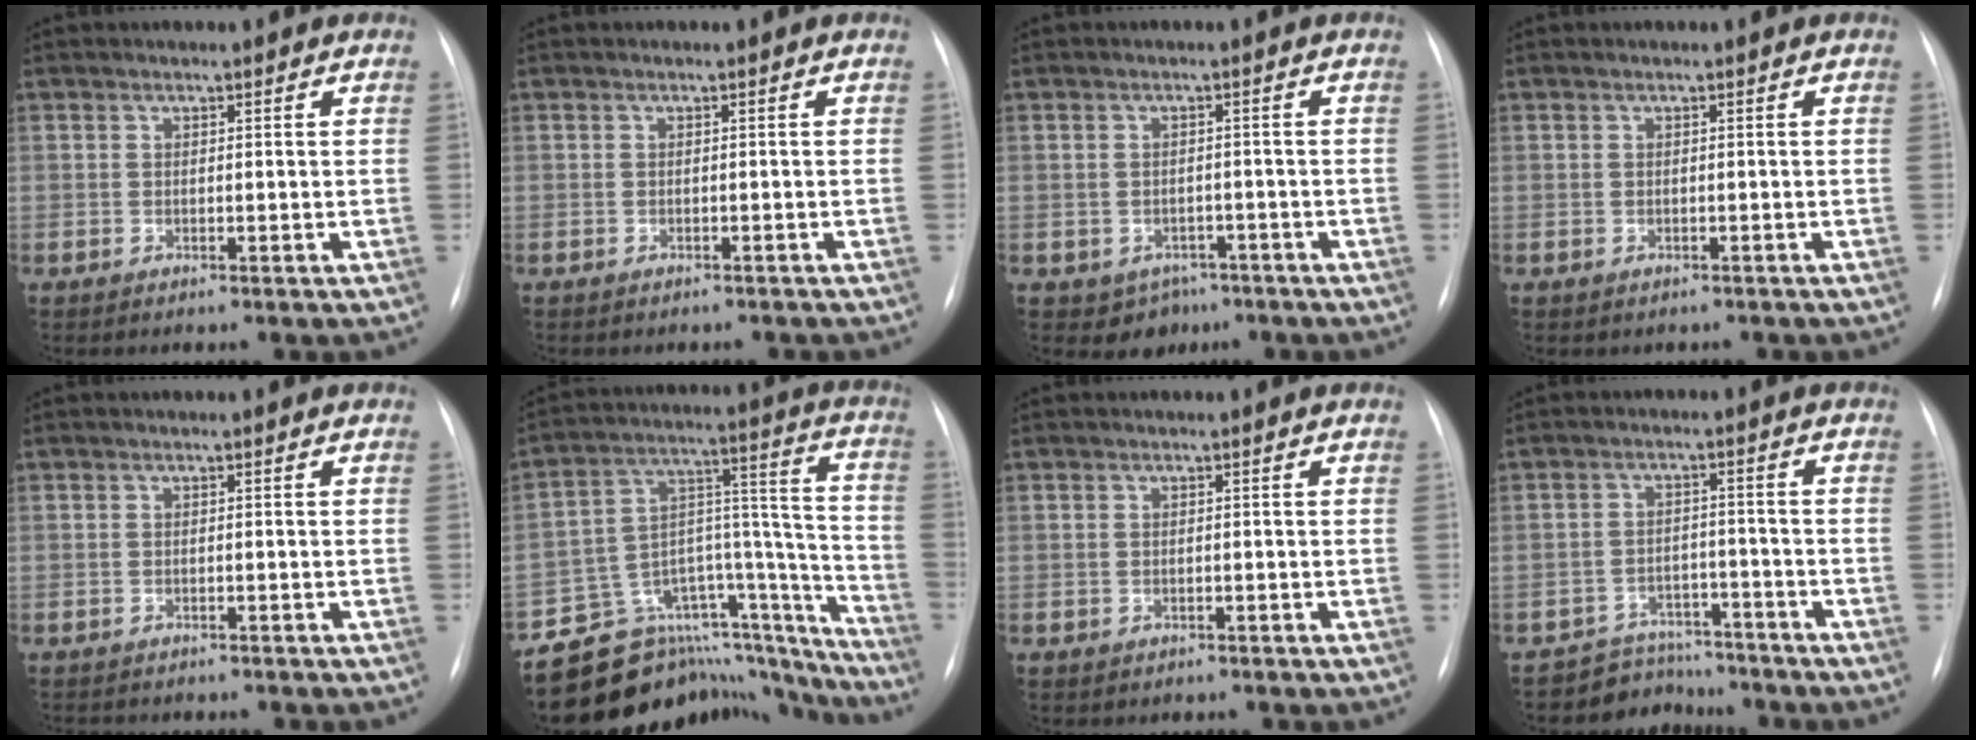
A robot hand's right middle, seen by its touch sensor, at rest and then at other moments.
{"total": 2.3, "force": [-2.1, 0.8, 0.6], "torque": [-0.011, -0.003, -0.023]}
{"total": 4.0, "force": [-2.3, 3.2, 0.8], "torque": [-0.006, 0.010, -0.022]}
{"total": 1.0, "force": [-0.7, 0.6, 0.1], "torque": [-0.004, 0.002, -0.008]}
{"total": 4.7, "force": [-4.1, 1.4, 1.6], "torque": [-0.021, -0.004, -0.051]}
{"total": 20.6, "force": [-18.8, 7.6, 3.8], "torque": [-0.025, 0.098, -0.273]}
{"total": 1.0, "force": [-0.7, 0.7, 0.0], "torque": [-0.008, 0.002, -0.010]}
{"total": 6.3, "force": [-5.7, 2.7, -0.9], "torque": [0.022, 0.031, -0.088]}